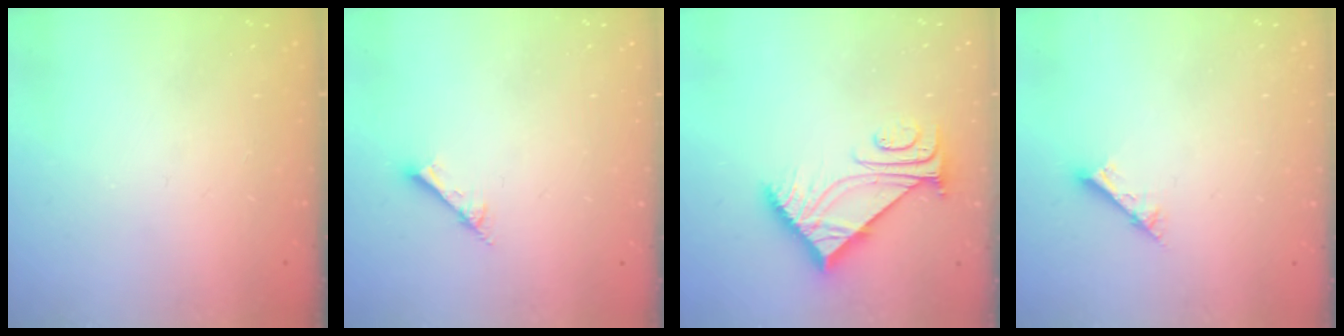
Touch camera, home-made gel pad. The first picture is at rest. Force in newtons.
{"total": 2.8, "press": 2.7, "slide": 0.4}
{"total": 7.5, "press": 7.4, "slide": 0.8}
{"total": 2.6, "press": 2.6, "slide": 0.2}